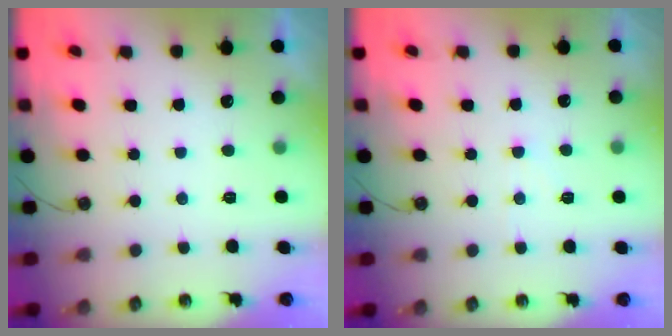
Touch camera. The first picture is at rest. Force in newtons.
{"total": 2.8, "press": 2.7, "slide": 0.4}